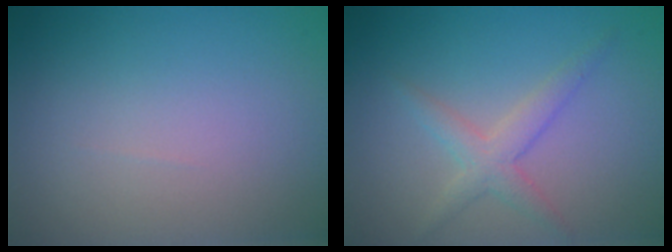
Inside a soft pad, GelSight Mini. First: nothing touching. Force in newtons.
{"total": 2.5, "press": 2.5, "slide": 0.1}